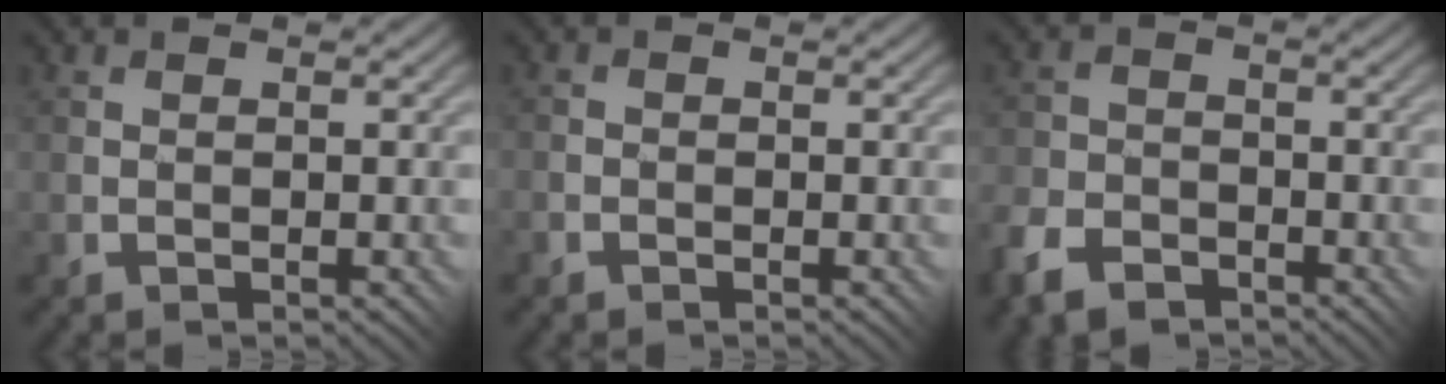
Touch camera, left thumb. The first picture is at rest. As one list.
[{"total": 1.2, "force": [-0.8, 0.9, 0.0], "torque": [0.009, 0.003, -0.024]}, {"total": 6.1, "force": [-4.4, 3.4, 2.4], "torque": [-0.063, -0.008, -0.093]}]